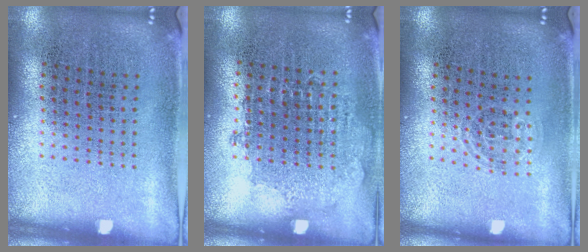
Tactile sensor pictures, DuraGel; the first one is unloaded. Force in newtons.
{"total": 0.8, "press": 0.8, "slide": 0.2}
{"total": 0.9, "press": 0.5, "slide": 0.7}